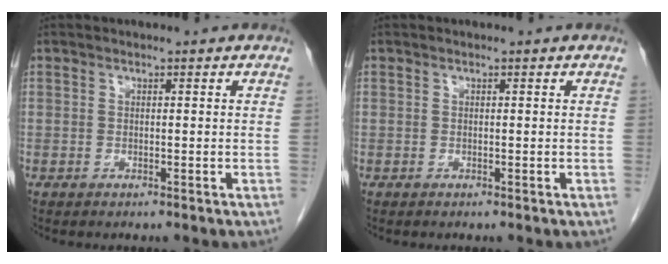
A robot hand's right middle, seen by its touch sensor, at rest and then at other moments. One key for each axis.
{"total": 0.0}